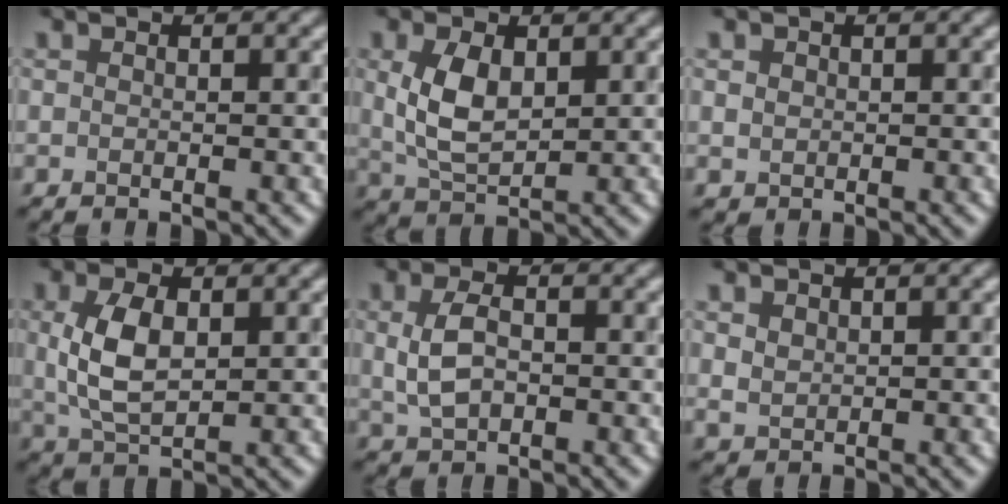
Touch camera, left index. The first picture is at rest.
{"total": 4.6, "force": [1.0, 2.6, 3.7], "torque": [-0.084, 0.001, 0.024]}
{"total": 0.8, "force": [0.2, 0.7, 0.2], "torque": [-0.002, -0.002, 0.006]}
{"total": 4.9, "force": [0.7, 2.6, 4.0], "torque": [-0.092, 0.003, 0.019]}
{"total": 3.5, "force": [0.2, 2.1, 2.8], "torque": [-0.064, 0.002, 0.004]}
{"total": 1.4, "force": [0.7, 1.0, 0.6], "torque": [-0.012, -0.002, 0.018]}